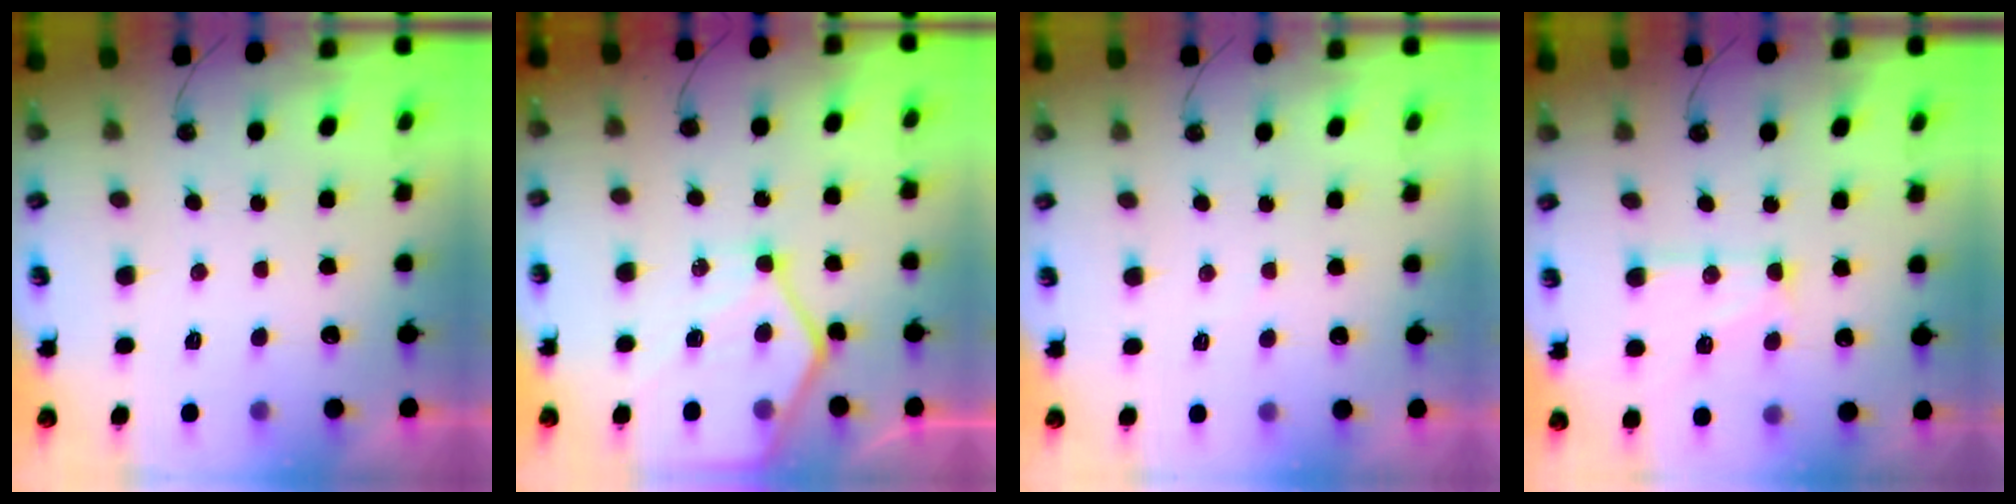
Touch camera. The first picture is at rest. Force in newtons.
{"total": 14.1, "press": 14.0, "slide": 1.3}
{"total": 2.8, "press": 2.7, "slide": 0.4}
{"total": 10.1, "press": 10.1, "slide": 0.7}